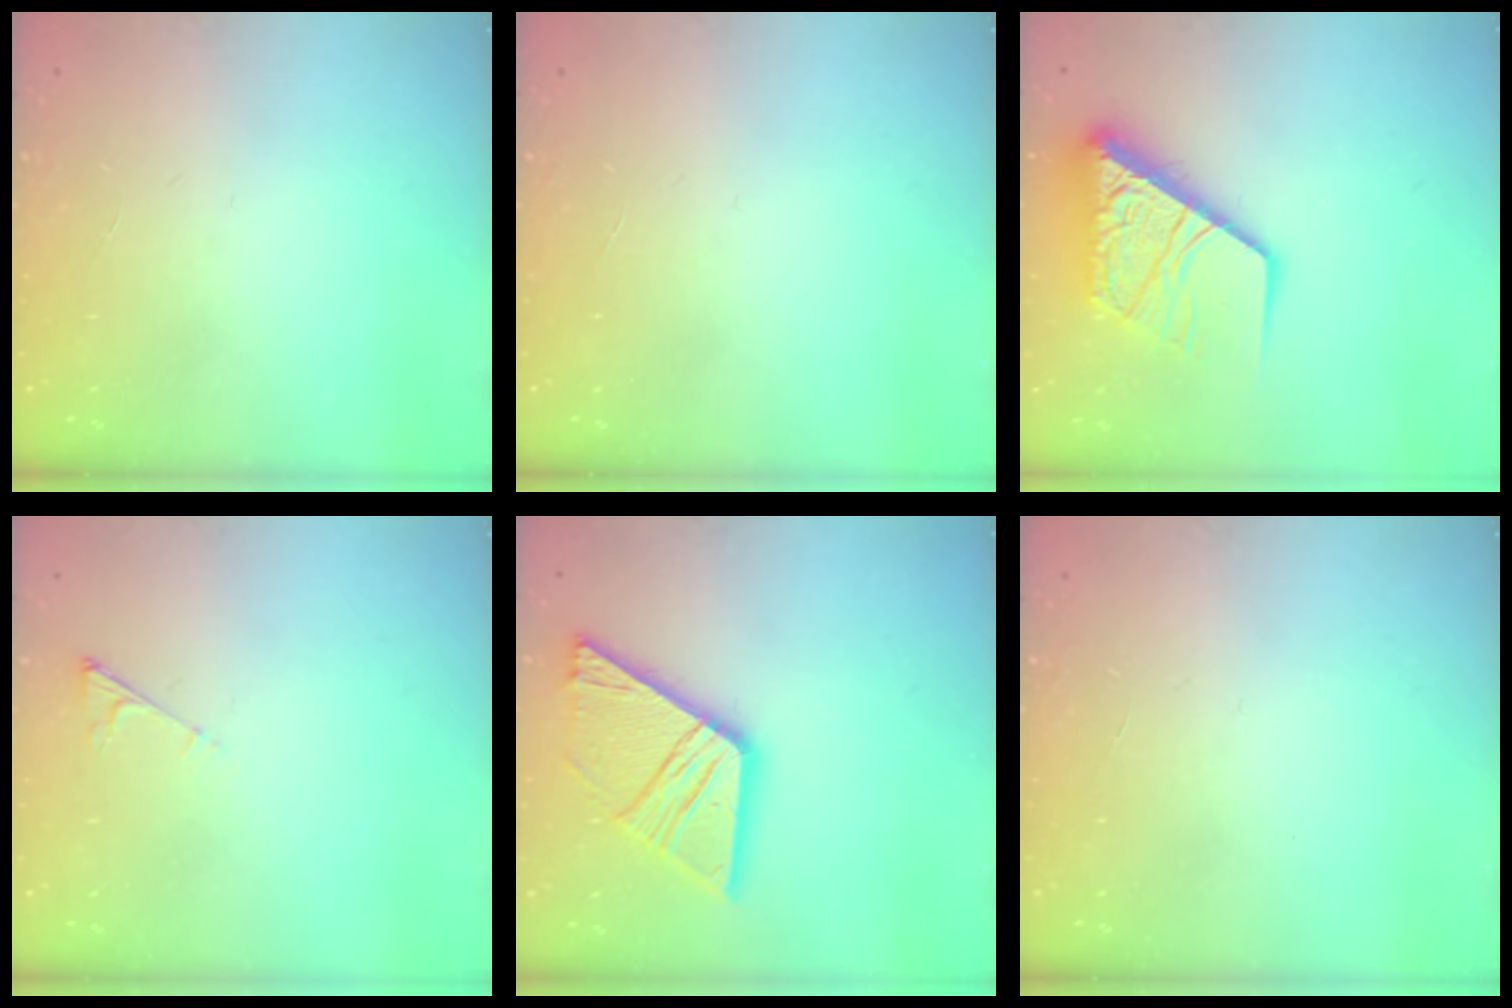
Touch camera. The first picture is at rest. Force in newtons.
{"total": 0.0}
{"total": 14.4, "press": 14.3, "slide": 1.8}
{"total": 3.7, "press": 3.7, "slide": 0.3}
{"total": 19.2, "press": 19.1, "slide": 2.1}
{"total": 0.0}